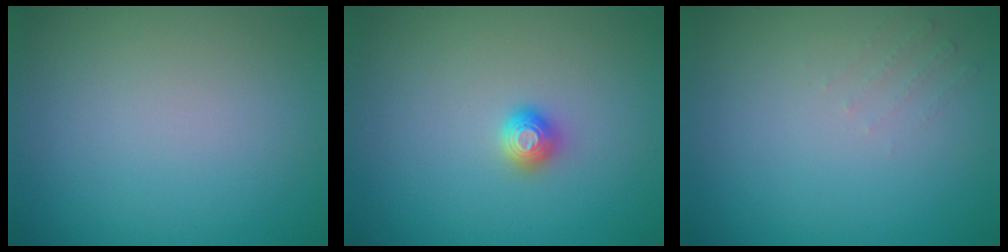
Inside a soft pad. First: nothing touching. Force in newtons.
{"total": 1.3, "press": 1.2, "slide": 0.5}
{"total": 0.8, "press": 0.8, "slide": 0.2}